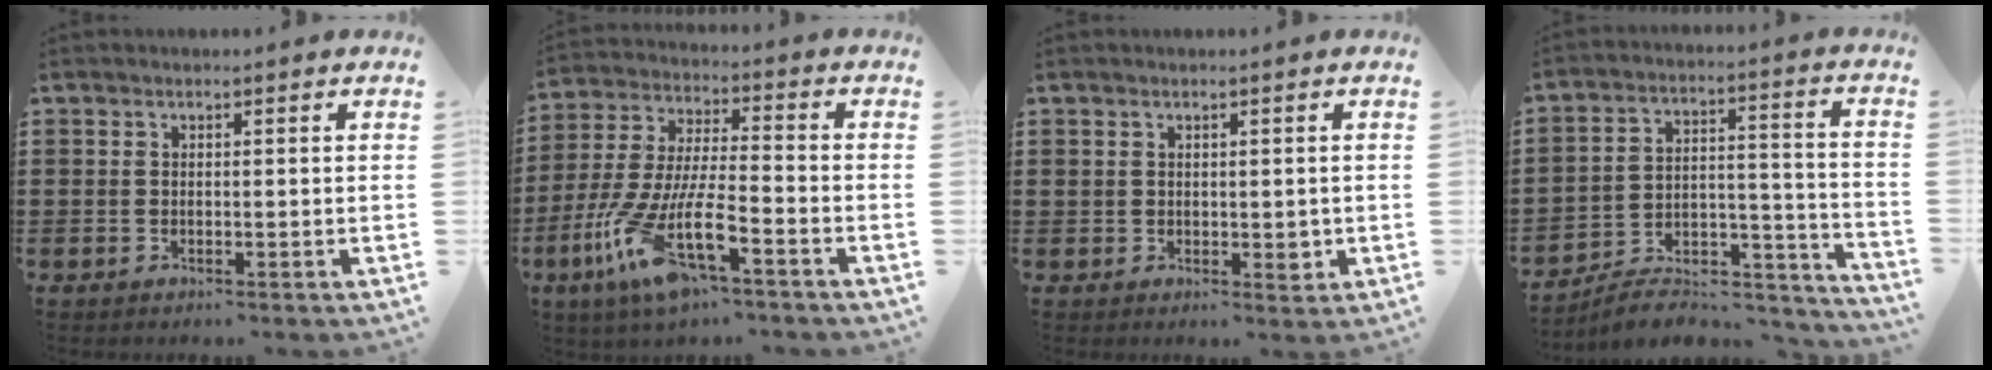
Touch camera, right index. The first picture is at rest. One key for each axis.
{"total": 12.8, "fx": -7.5, "fy": 2.3, "fz": 10.1, "tx": -0.235, "ty": -0.016, "tz": -0.148}
{"total": 2.3, "fx": 0.0, "fy": 1.3, "fz": 1.9, "tx": -0.034, "ty": 0.003, "tz": 0.001}
{"total": 7.0, "fx": -6.0, "fy": 2.5, "fz": 2.6, "tx": -0.040, "ty": 0.012, "tz": -0.114}